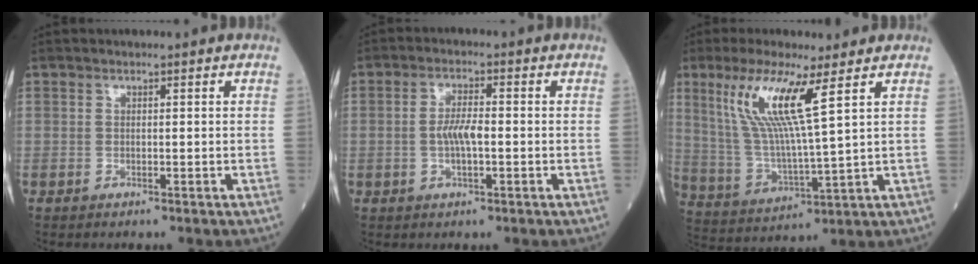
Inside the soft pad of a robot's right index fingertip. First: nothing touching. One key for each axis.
{"total": 4.1, "fx": -0.5, "fy": 1.0, "fz": 3.9, "tx": -0.084, "ty": 0.004, "tz": -0.008}
{"total": 12.0, "fx": 5.6, "fy": 0.1, "fz": 10.7, "tx": -0.231, "ty": -0.003, "tz": 0.113}